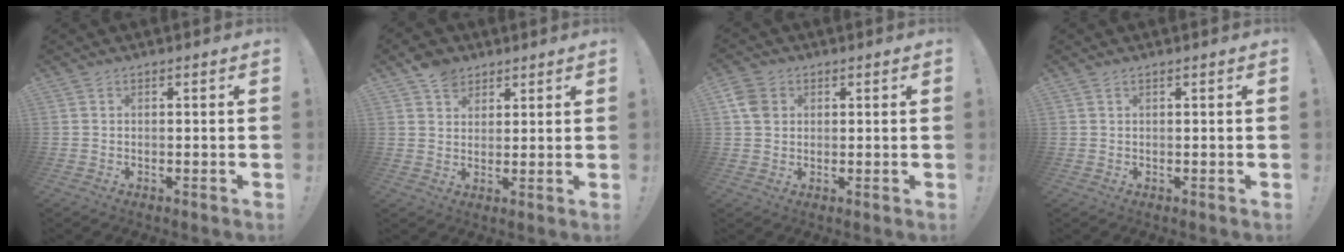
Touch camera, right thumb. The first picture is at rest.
{"total": 4.8, "force": [4.0, 0.9, 2.4], "torque": [-0.044, -0.026, 0.073]}
{"total": 5.9, "force": [1.8, 4.9, 2.9], "torque": [-0.034, 0.005, 0.037]}
{"total": 0.5, "force": [0.4, 0.1, 0.3], "torque": [-0.010, 0.002, 0.008]}